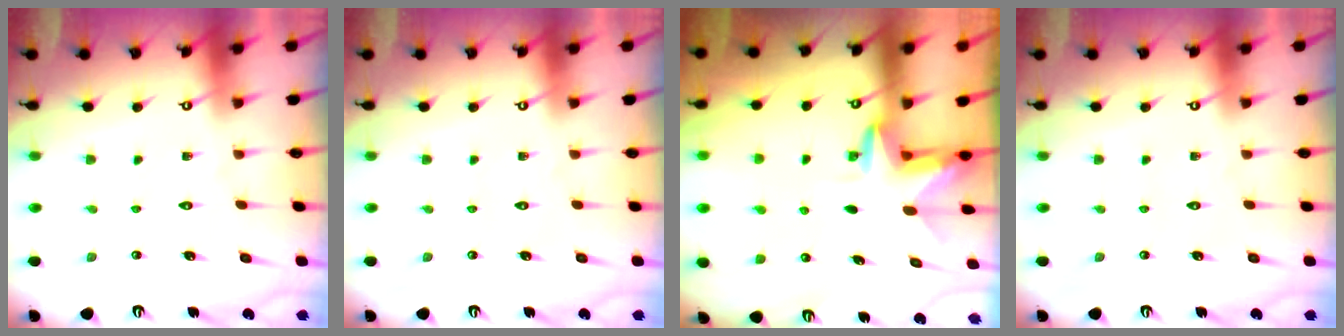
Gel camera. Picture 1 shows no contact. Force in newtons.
{"total": 0.0}
{"total": 3.2, "press": 3.2, "slide": 0.2}
{"total": 0.0}